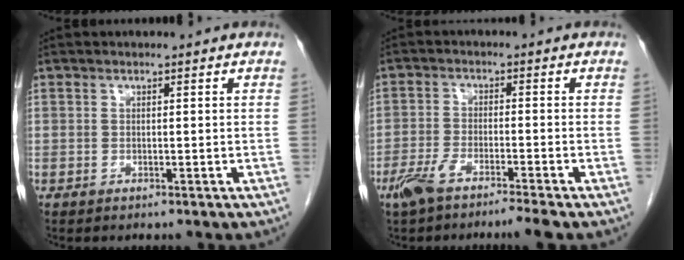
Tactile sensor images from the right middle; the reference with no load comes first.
{"total": 6.0, "force": [-4.5, 0.1, 4.0], "torque": [-0.075, -0.009, -0.084]}